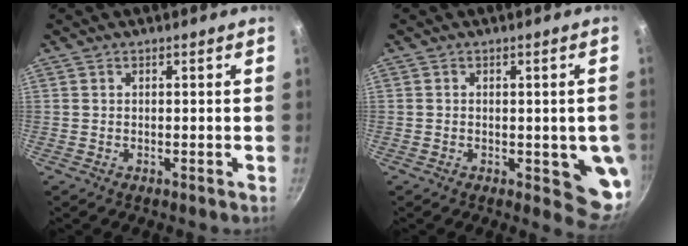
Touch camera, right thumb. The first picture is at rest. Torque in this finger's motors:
{"motor_torque": [1.20, 1.27, -0.03, 0.11, 0.16]}